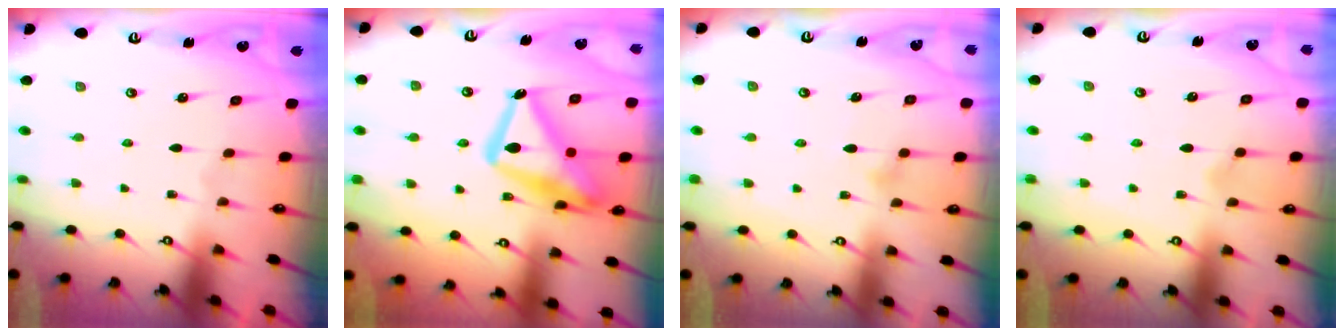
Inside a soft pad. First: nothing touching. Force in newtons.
{"total": 20.0, "press": 19.9, "slide": 1.6}
{"total": 8.3, "press": 8.3, "slide": 0.5}
{"total": 6.4, "press": 6.4, "slide": 0.5}